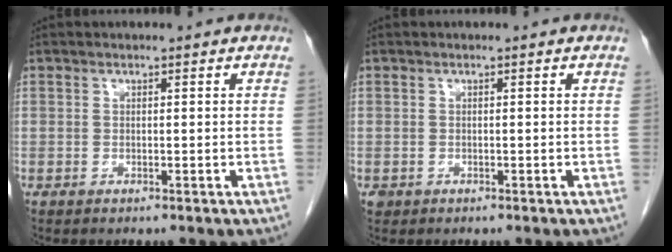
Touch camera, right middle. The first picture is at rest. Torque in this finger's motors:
{"motor_torque": [0.11, 0.01, 0.00, 0.00]}